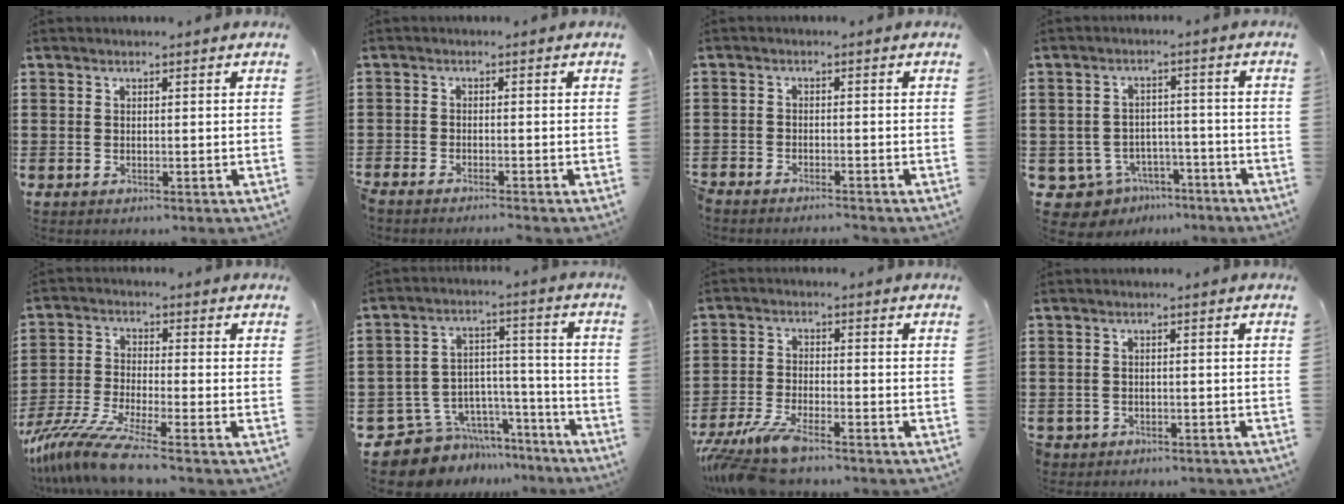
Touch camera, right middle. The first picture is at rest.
{"total": 1.8, "force": [-1.7, -0.1, 0.3], "torque": [-0.013, -0.002, -0.038]}
{"total": 2.4, "force": [-2.4, 0.1, -0.2], "torque": [-0.010, -0.002, -0.055]}
{"total": 5.2, "force": [-4.3, 2.7, 1.0], "torque": [-0.039, 0.009, -0.089]}
{"total": 8.8, "force": [-7.0, 0.3, 5.3], "torque": [-0.126, -0.015, -0.142]}
{"total": 8.4, "force": [-7.4, 3.8, 0.6], "torque": [-0.019, 0.016, -0.142]}
{"total": 6.7, "force": [-5.7, 0.9, 3.5], "torque": [-0.094, -0.017, -0.114]}
{"total": 1.6, "force": [-1.5, 0.5, -0.2], "torque": [-0.003, 0.003, -0.037]}